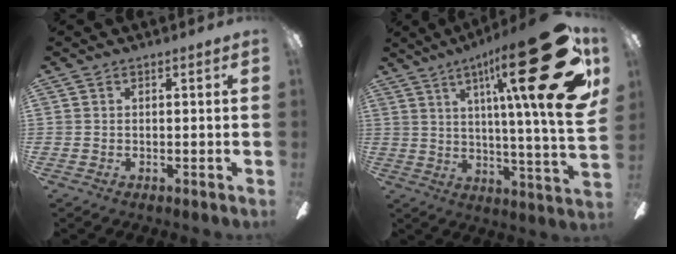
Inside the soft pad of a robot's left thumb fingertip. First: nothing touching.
{"total": 31.4, "force": [12.5, 6.1, 28.2], "torque": [-0.387, -0.078, 0.195]}